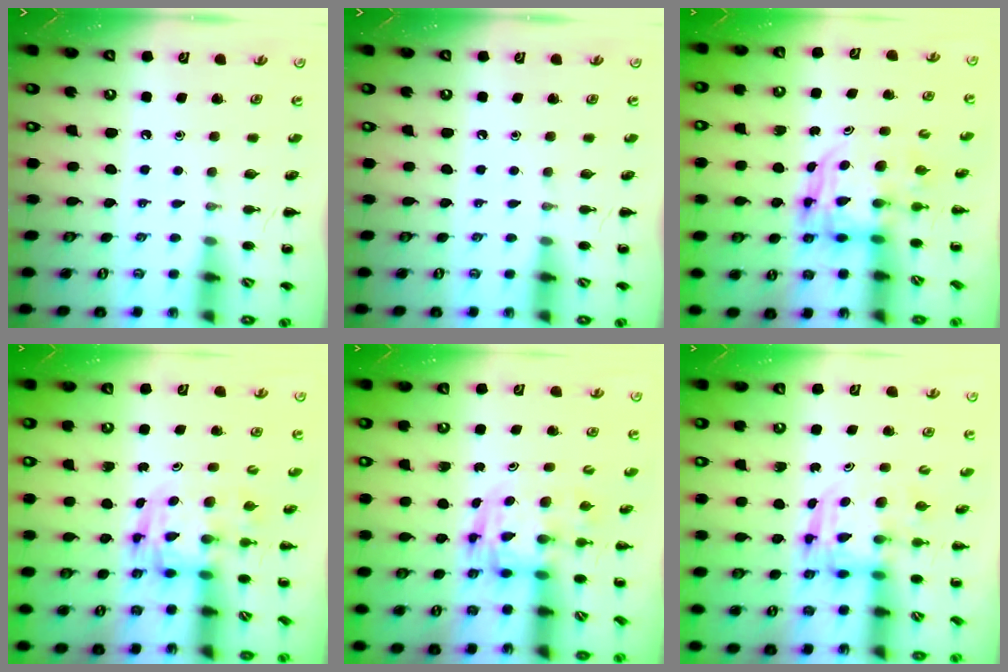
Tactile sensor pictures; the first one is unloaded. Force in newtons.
{"total": 0.0}
{"total": 3.9, "press": 3.7, "slide": 1.1}
{"total": 3.0, "press": 2.9, "slide": 0.5}
{"total": 3.0, "press": 2.9, "slide": 0.5}
{"total": 3.0, "press": 3.0, "slide": 0.3}